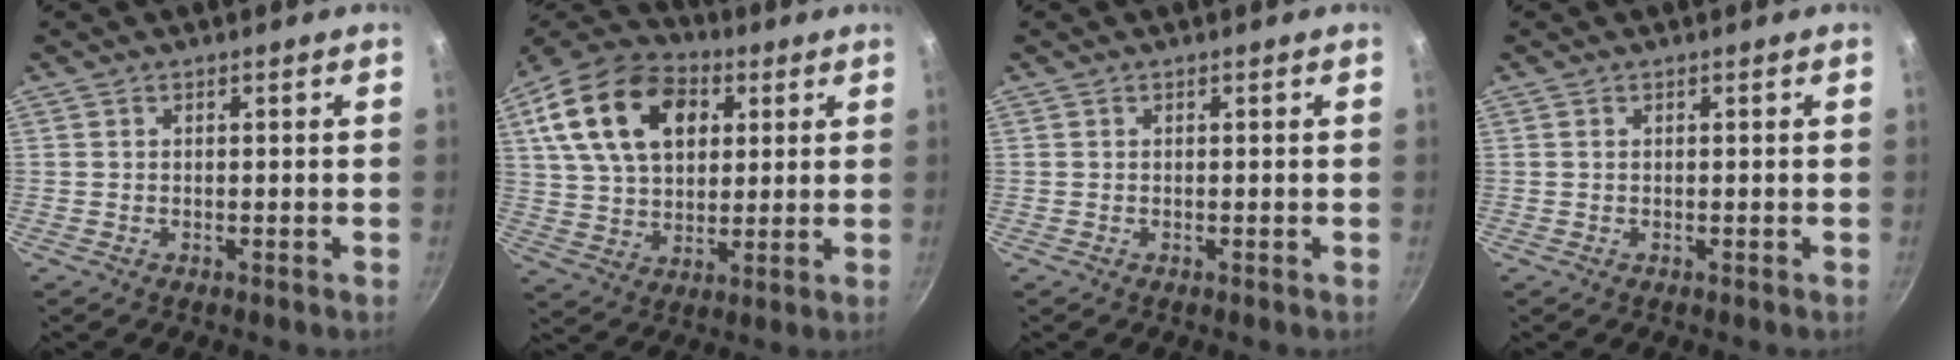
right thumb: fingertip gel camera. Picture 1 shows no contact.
{"total": 20.7, "force": [7.0, 13.8, 13.8], "torque": [-0.227, 0.003, 0.113]}
{"total": 0.0}
{"total": 0.0}